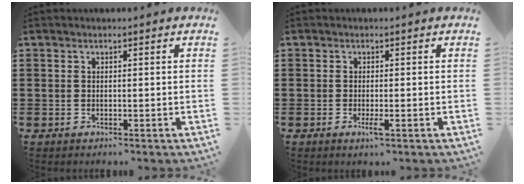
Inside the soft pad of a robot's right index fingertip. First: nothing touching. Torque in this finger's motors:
{"motor_torque": [0.64, 0.50, 0.20, 0.02]}